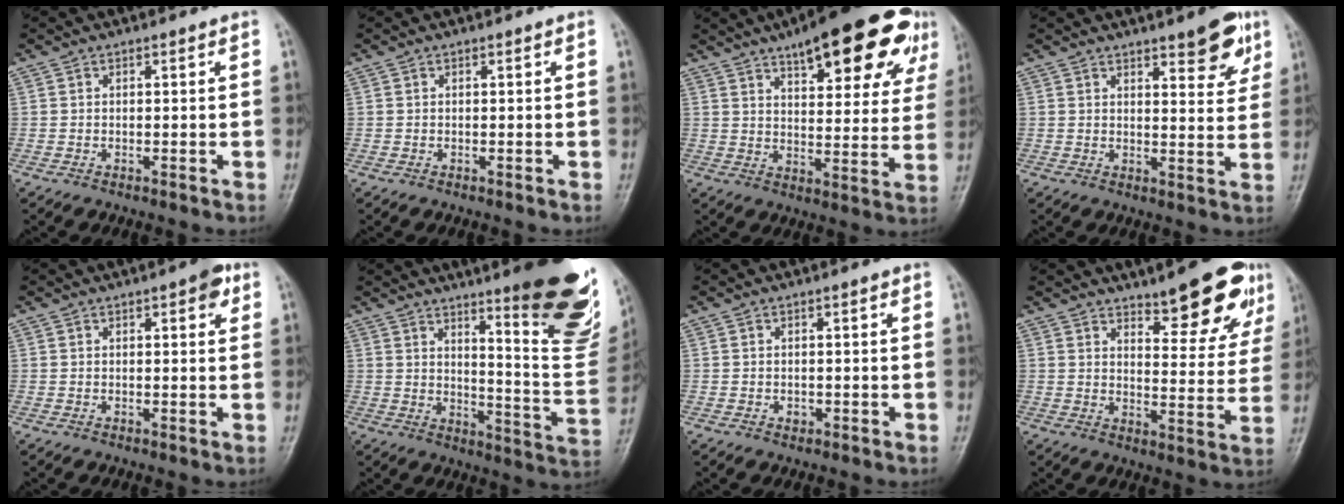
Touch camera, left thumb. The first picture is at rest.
{"total": 0.0}
{"total": 22.1, "force": [13.0, 7.6, 16.1], "torque": [-0.185, -0.023, 0.174]}
{"total": 8.1, "force": [4.9, 2.6, 5.9], "torque": [-0.054, -0.026, 0.062]}
{"total": 3.3, "force": [1.6, 1.3, 2.6], "torque": [-0.024, -0.001, 0.013]}
{"total": 23.1, "force": [13.3, 4.6, 18.3], "torque": [-0.200, -0.083, 0.182]}
{"total": 0.9, "force": [-0.2, 0.7, 0.5], "torque": [-0.001, 0.001, -0.002]}
{"total": 13.4, "force": [9.0, 4.1, 9.0], "torque": [-0.078, -0.051, 0.126]}